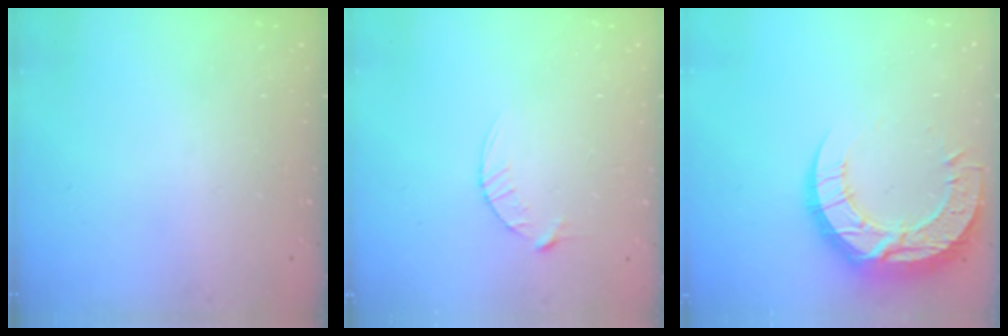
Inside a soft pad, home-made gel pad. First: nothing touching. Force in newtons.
{"total": 3.0, "press": 3.0, "slide": 0.4}
{"total": 16.3, "press": 16.3, "slide": 1.4}